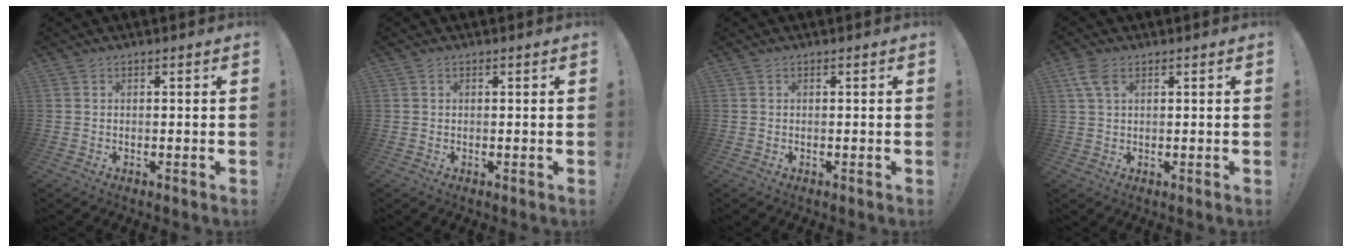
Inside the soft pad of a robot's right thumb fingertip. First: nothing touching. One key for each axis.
{"total": 0.0}
{"total": 0.0}
{"total": 5.1, "fx": 2.3, "fy": 2.9, "fz": 3.5, "tx": -0.068, "ty": -0.001, "tz": 0.046}